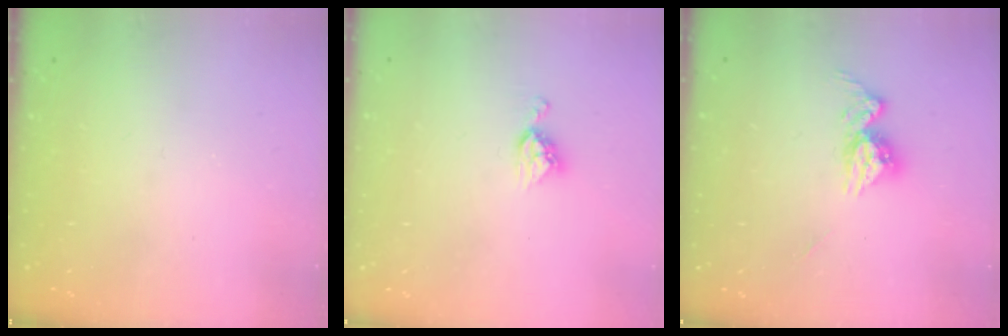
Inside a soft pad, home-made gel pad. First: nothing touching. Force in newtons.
{"total": 6.5, "press": 6.5, "slide": 0.4}
{"total": 9.4, "press": 9.4, "slide": 0.8}